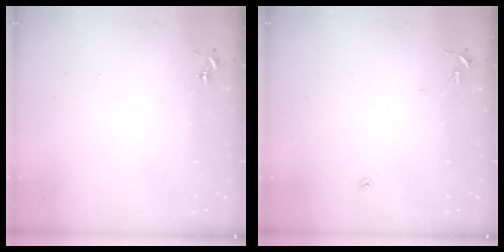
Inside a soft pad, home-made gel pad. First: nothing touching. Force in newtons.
{"total": 4.6, "press": 4.6, "slide": 0.5}